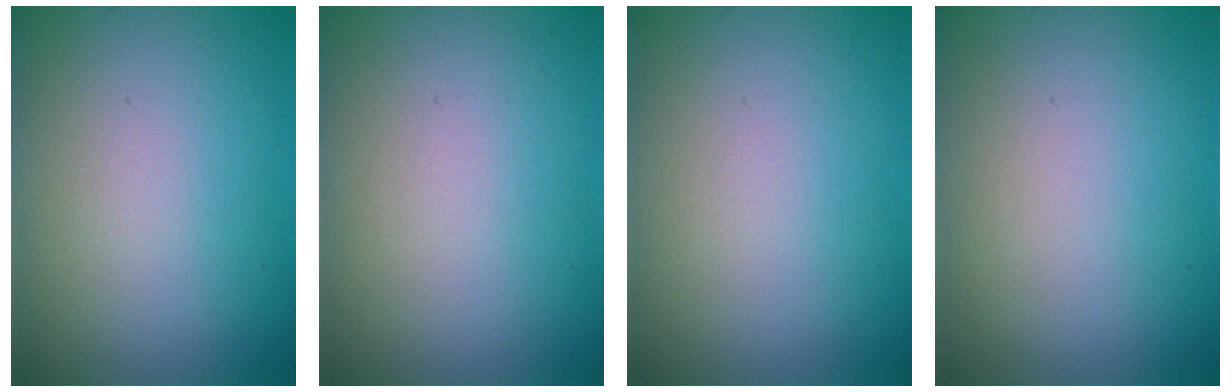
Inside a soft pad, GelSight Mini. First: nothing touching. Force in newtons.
{"total": 0.0}
{"total": 0.0}
{"total": 0.0}